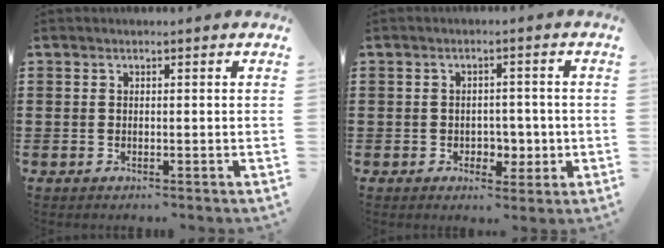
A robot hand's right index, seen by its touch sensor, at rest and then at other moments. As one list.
[{"total": 3.3, "force": [-0.7, 2.7, 1.8], "torque": [-0.034, 0.003, -0.019]}]